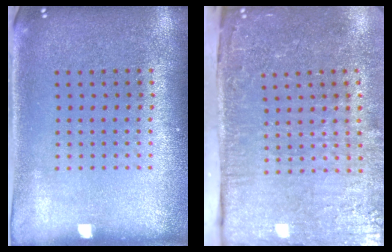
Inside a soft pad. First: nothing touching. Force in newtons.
{"total": 5.1, "press": 4.1, "slide": 3.1}